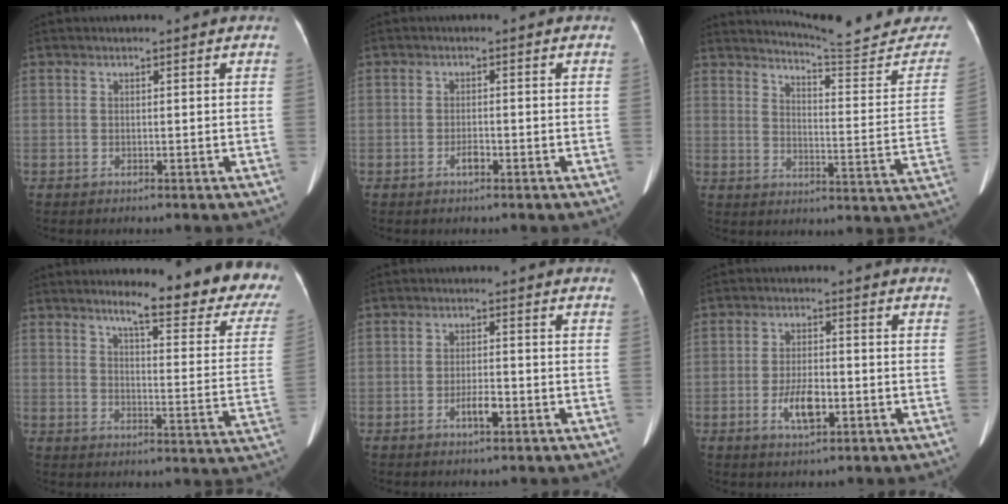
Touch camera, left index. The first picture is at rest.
{"total": 1.5, "force": [-0.9, 0.6, 1.1], "torque": [-0.023, 0.001, -0.012]}
{"total": 17.9, "force": [17.4, 1.0, 3.9], "torque": [-0.043, -0.099, 0.203]}
{"total": 19.0, "force": [16.5, 2.2, 9.1], "torque": [-0.100, -0.067, 0.187]}
{"total": 3.1, "force": [-1.5, 0.9, 2.5], "torque": [-0.049, 0.001, -0.023]}
{"total": 5.4, "force": [-2.0, 2.1, 4.6], "torque": [-0.093, -0.001, -0.030]}